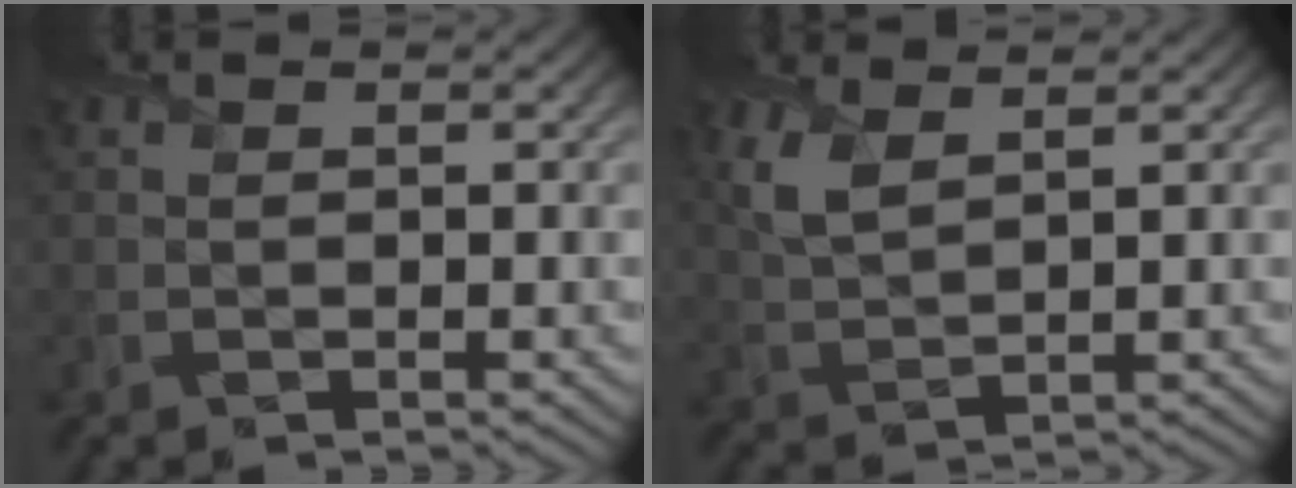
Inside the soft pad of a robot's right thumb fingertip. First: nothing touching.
{"total": 4.4, "force": [2.5, 1.9, 3.2], "torque": [-0.091, 0.004, 0.054]}